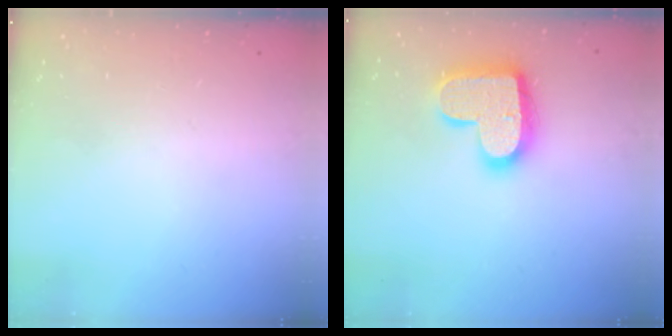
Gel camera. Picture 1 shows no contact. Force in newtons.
{"total": 17.6, "press": 17.5, "slide": 1.0}